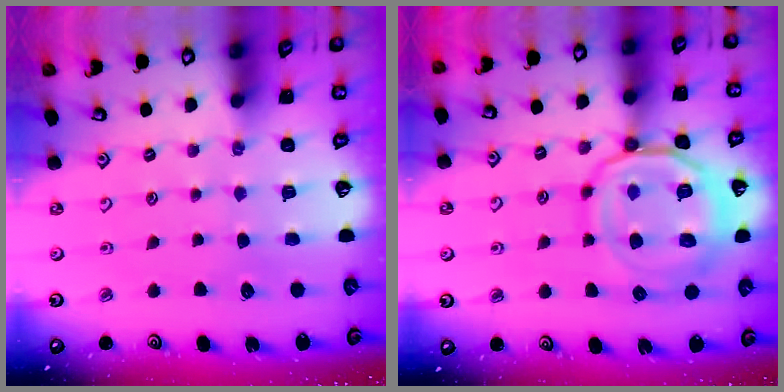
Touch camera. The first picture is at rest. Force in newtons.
{"total": 17.3, "press": 17.2, "slide": 1.7}